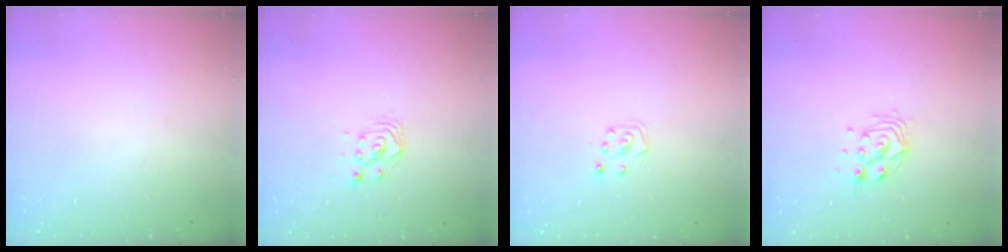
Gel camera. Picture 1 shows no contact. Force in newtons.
{"total": 2.9, "press": 2.9, "slide": 0.4}
{"total": 5.8, "press": 5.7, "slide": 0.6}
{"total": 9.3, "press": 9.2, "slide": 1.3}